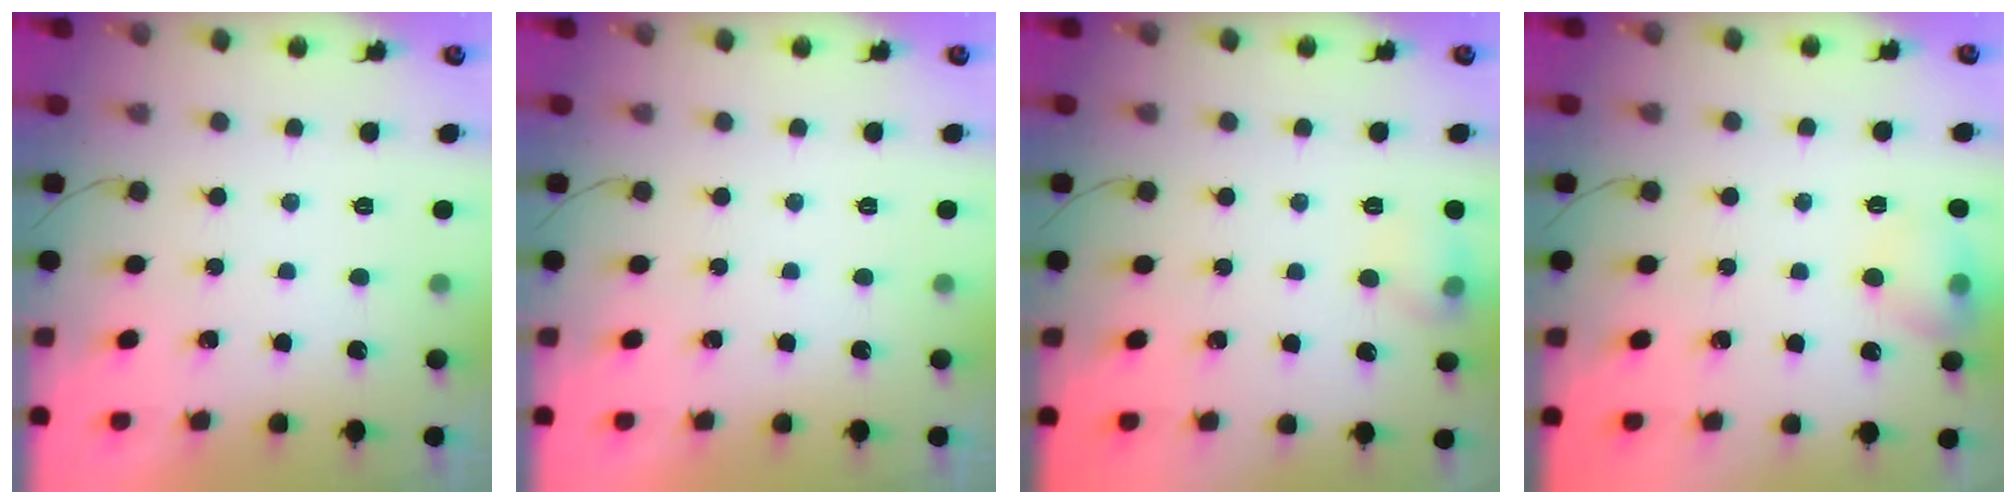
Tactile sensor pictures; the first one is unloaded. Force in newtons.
{"total": 0.0}
{"total": 6.5, "press": 6.4, "slide": 1.3}
{"total": 10.2, "press": 10.1, "slide": 1.5}